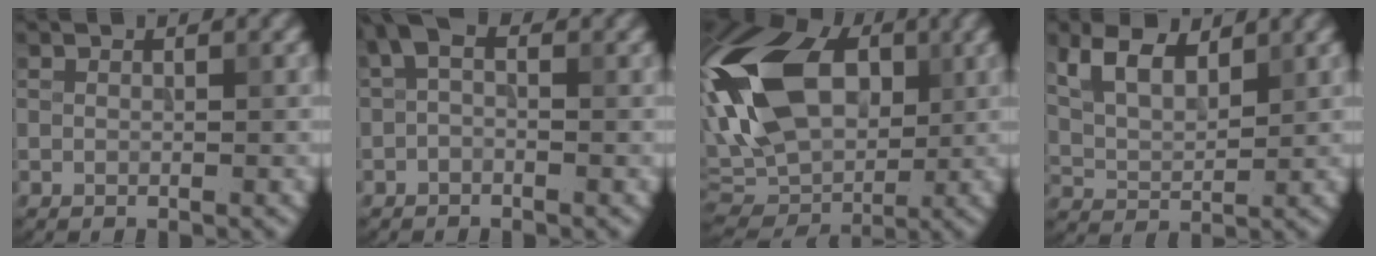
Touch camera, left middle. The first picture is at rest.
{"total": 1.9, "force": [-0.1, 1.0, 1.6], "torque": [-0.033, 0.008, -0.010]}
{"total": 14.4, "force": [2.1, 9.4, 10.7], "torque": [-0.221, 0.028, 0.016]}
{"total": 5.3, "force": [3.2, 2.5, 3.5], "torque": [-0.078, 0.010, 0.057]}